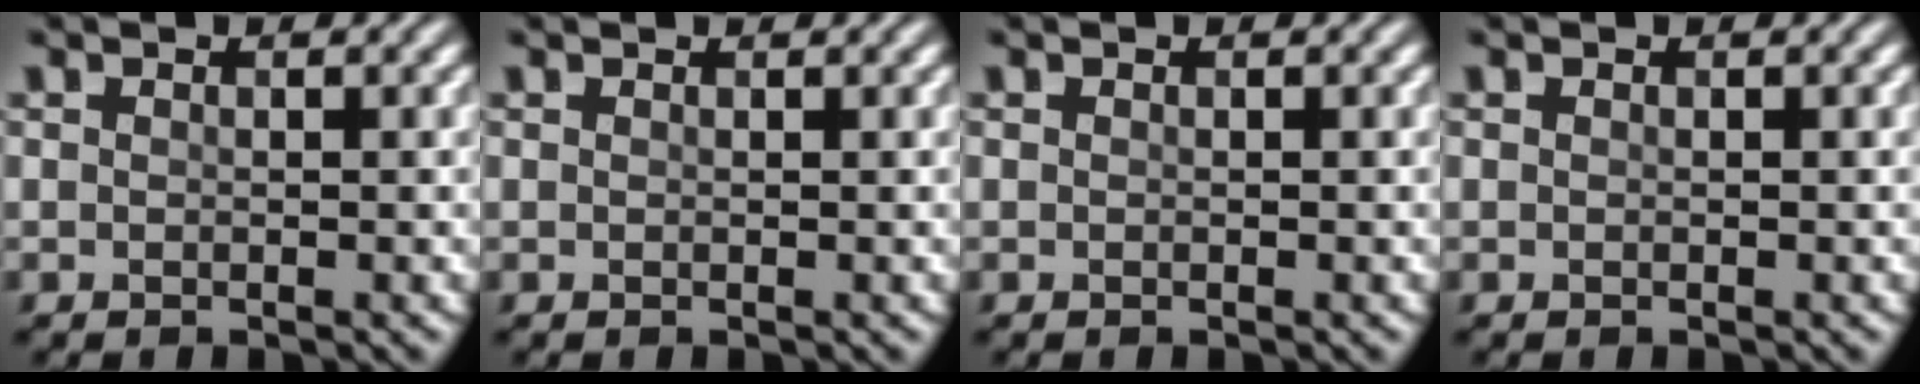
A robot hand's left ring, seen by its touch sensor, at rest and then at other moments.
{"total": 0.7, "force": [0.7, 0.1, 0.2], "torque": [-0.005, -0.001, 0.005]}
{"total": 0.0}
{"total": 0.0}